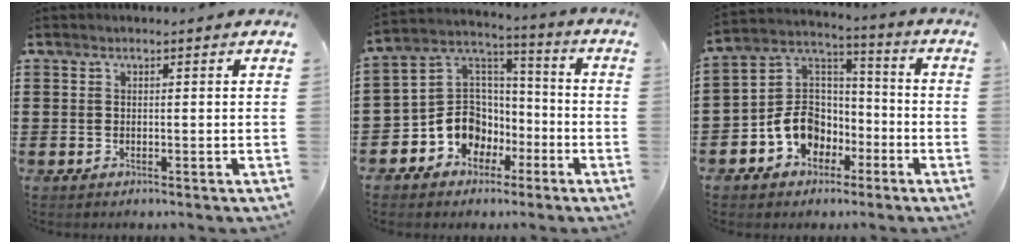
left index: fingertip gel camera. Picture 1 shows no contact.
{"total": 9.0, "force": [-3.8, 8.0, 2.0], "torque": [-0.077, 0.002, -0.069]}
{"total": 8.6, "force": [-3.8, 7.3, 2.5], "torque": [-0.082, 0.013, -0.074]}